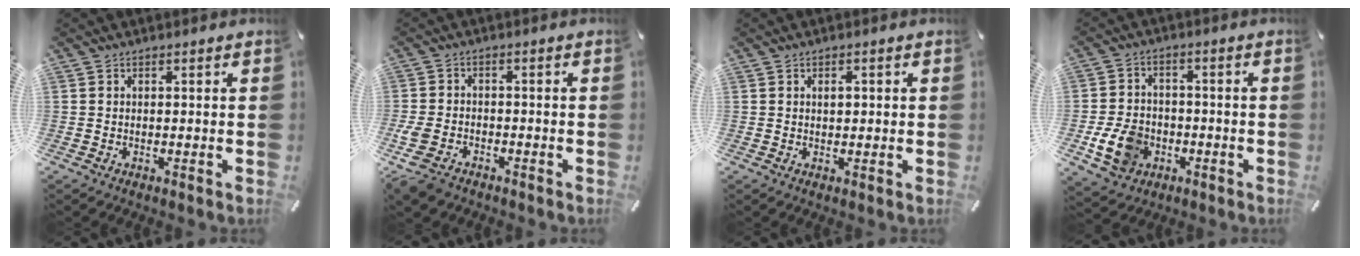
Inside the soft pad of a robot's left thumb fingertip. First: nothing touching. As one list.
[{"total": 5.9, "force": [-3.8, 3.7, 2.7], "torque": [-0.073, 0.009, -0.074]}, {"total": 1.5, "force": [0.4, 1.0, 1.1], "torque": [-0.017, 0.001, 0.004]}, {"total": 9.4, "force": [-2.8, 7.5, 4.9], "torque": [-0.103, 0.009, -0.053]}]